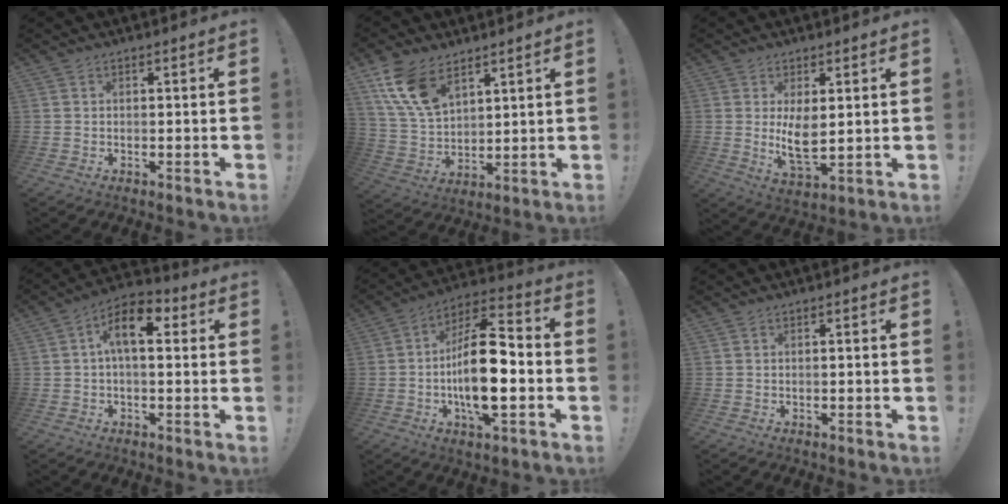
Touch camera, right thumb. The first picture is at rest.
{"total": 13.6, "force": [8.3, 7.4, 7.7], "torque": [-0.172, -0.035, 0.163]}
{"total": 8.0, "force": [1.9, 3.8, 6.8], "torque": [-0.121, -0.024, 0.031]}
{"total": 10.8, "force": [2.4, 5.0, 9.3], "torque": [-0.141, 0.001, 0.042]}
{"total": 18.4, "force": [-2.8, 7.3, 16.7], "torque": [-0.285, 0.010, -0.048]}
{"total": 0.6, "force": [-0.5, -0.2, 0.2], "torque": [-0.003, -0.001, -0.009]}